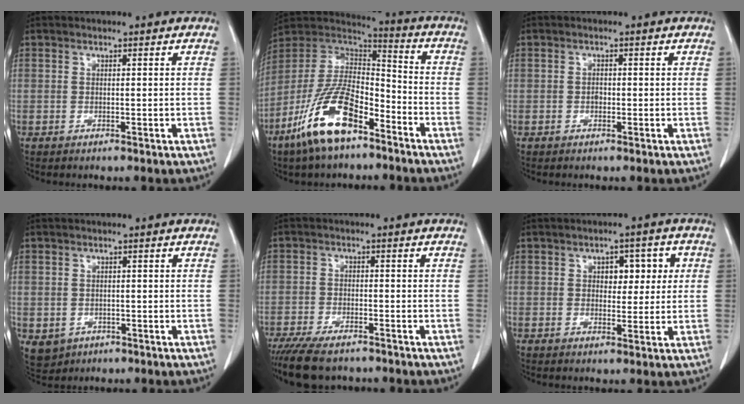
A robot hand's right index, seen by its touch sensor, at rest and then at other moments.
{"total": 16.0, "force": [-9.4, 5.7, 11.6], "torque": [-0.234, 0.003, -0.174]}
{"total": 0.8, "force": [-0.3, 0.5, 0.6], "torque": [-0.010, 0.002, -0.008]}
{"total": 4.1, "force": [-1.4, 3.7, 1.1], "torque": [-0.021, -0.002, -0.011]}
{"total": 8.5, "force": [-7.0, 2.6, 4.1], "torque": [-0.067, -0.013, -0.113]}
{"total": 5.0, "force": [1.3, 2.9, 3.9], "torque": [-0.044, 0.016, 0.018]}